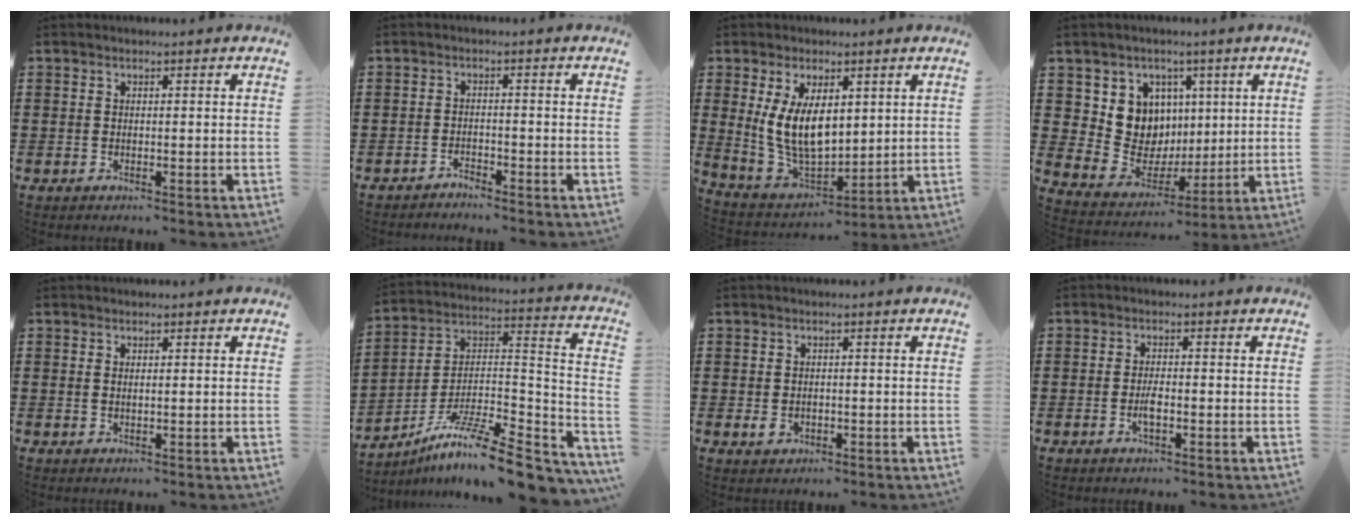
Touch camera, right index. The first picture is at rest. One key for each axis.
{"total": 1.7, "fx": -1.7, "fy": 0.0, "fz": -0.2, "tx": -0.002, "ty": 0.007, "tz": -0.036}
{"total": 9.5, "fx": 2.3, "fy": 5.2, "fz": 7.6, "tx": -0.179, "ty": -0.002, "tz": 0.041}
{"total": 9.4, "fx": 2.4, "fy": 8.9, "fz": 2.0, "tx": -0.066, "ty": -0.028, "tz": 0.054}
{"total": 0.8, "fx": 0.3, "fy": 0.3, "fz": 0.7, "tx": -0.015, "ty": 0.001, "tz": 0.005}
{"total": 12.8, "fx": -9.6, "fy": 2.2, "fz": 8.2, "tx": -0.129, "ty": 0.018, "tz": -0.172}
{"total": 1.6, "fx": -0.3, "fy": 1.3, "fz": 1.0, "tx": -0.021, "ty": 0.003, "tz": -0.007}
{"total": 2.8, "fx": -0.7, "fy": 0.9, "fz": 2.5, "tx": -0.053, "ty": 0.000, "tz": -0.015}